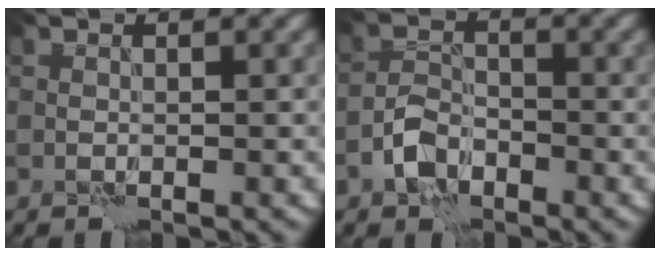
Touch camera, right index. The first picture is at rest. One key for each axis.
{"total": 2.9, "fx": -1.8, "fy": 1.7, "fz": 1.4, "tx": -0.022, "ty": 0.010, "tz": -0.041}